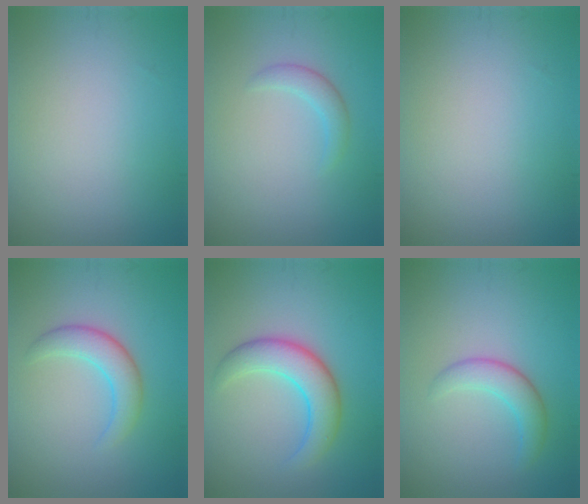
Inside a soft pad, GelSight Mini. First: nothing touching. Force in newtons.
{"total": 1.7, "press": 1.7, "slide": 0.2}
{"total": 0.0}
{"total": 3.3, "press": 3.3, "slide": 0.1}
{"total": 5.0, "press": 5.0, "slide": 0.2}
{"total": 2.9, "press": 2.9, "slide": 0.1}